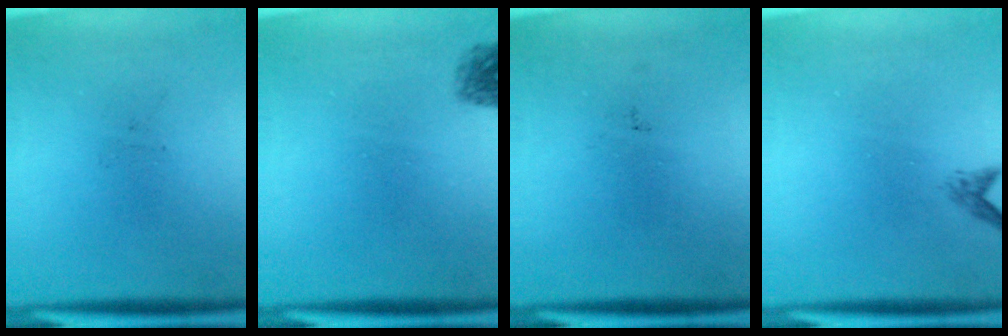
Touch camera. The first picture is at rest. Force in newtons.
{"total": 1.6}
{"total": 0.0}
{"total": 1.0}